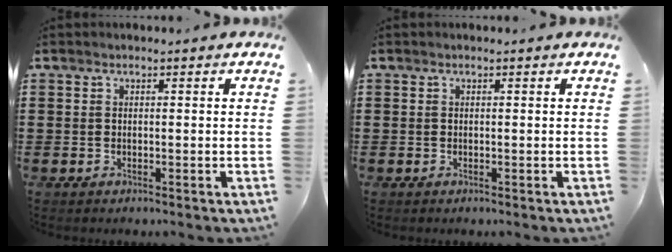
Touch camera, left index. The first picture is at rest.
{"total": 0.0}